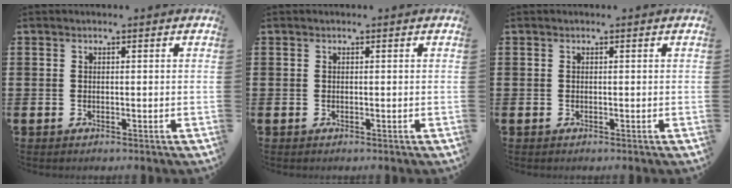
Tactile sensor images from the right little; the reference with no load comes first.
{"total": 0.0}
{"total": 0.0}